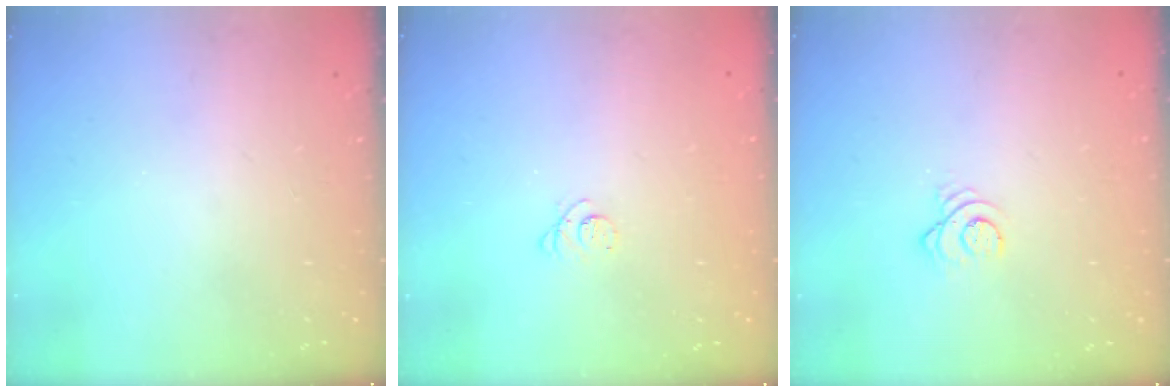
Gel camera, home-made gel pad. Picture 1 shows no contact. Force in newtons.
{"total": 2.5, "press": 2.5, "slide": 0.3}
{"total": 3.0, "press": 3.0, "slide": 0.4}